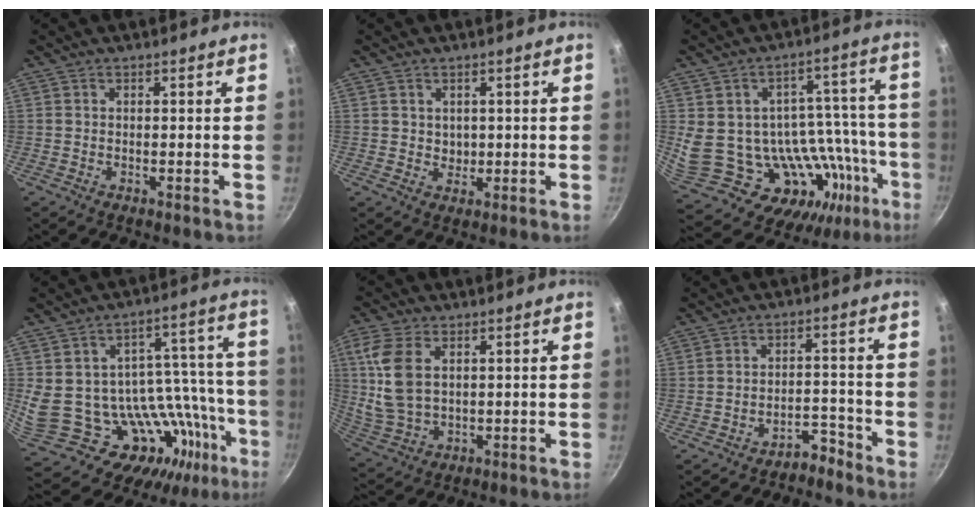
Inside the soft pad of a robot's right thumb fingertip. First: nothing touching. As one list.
[{"total": 2.2, "force": [0.6, 2.0, 0.7], "torque": [-0.001, -0.007, 0.011]}, {"total": 28.3, "force": [-7.3, 17.6, 20.9], "torque": [-0.273, 0.024, -0.071]}, {"total": 30.0, "force": [-9.5, 17.6, 22.4], "torque": [-0.280, 0.027, -0.104]}, {"total": 11.2, "force": [2.7, 6.9, 8.3], "torque": [-0.172, -0.008, 0.064]}, {"total": 4.0, "force": [-3.4, 1.6, 1.2], "torque": [0.003, 0.042, -0.052]}]